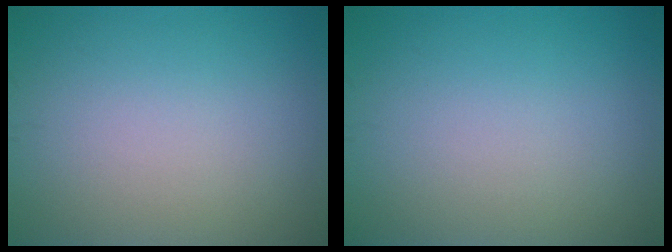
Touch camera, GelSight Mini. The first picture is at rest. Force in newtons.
{"total": 0.0}